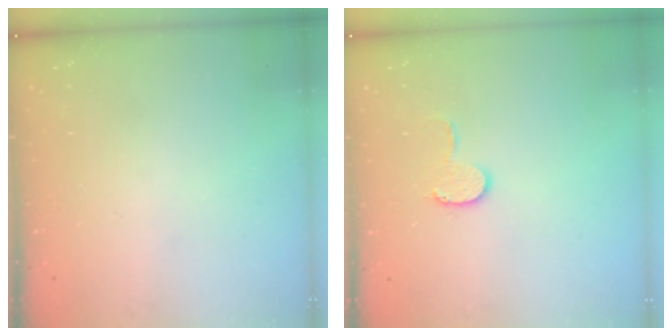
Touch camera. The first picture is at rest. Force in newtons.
{"total": 6.9, "press": 6.8, "slide": 0.7}